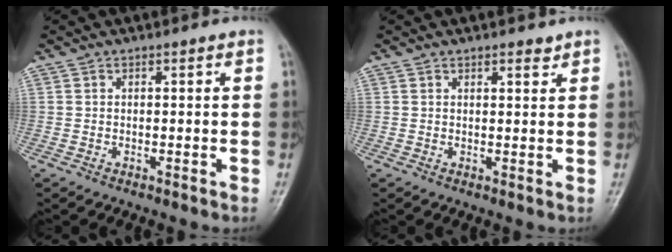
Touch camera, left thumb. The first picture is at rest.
{"total": 2.0, "force": [1.6, 0.6, 1.0], "torque": [-0.008, -0.009, 0.022]}